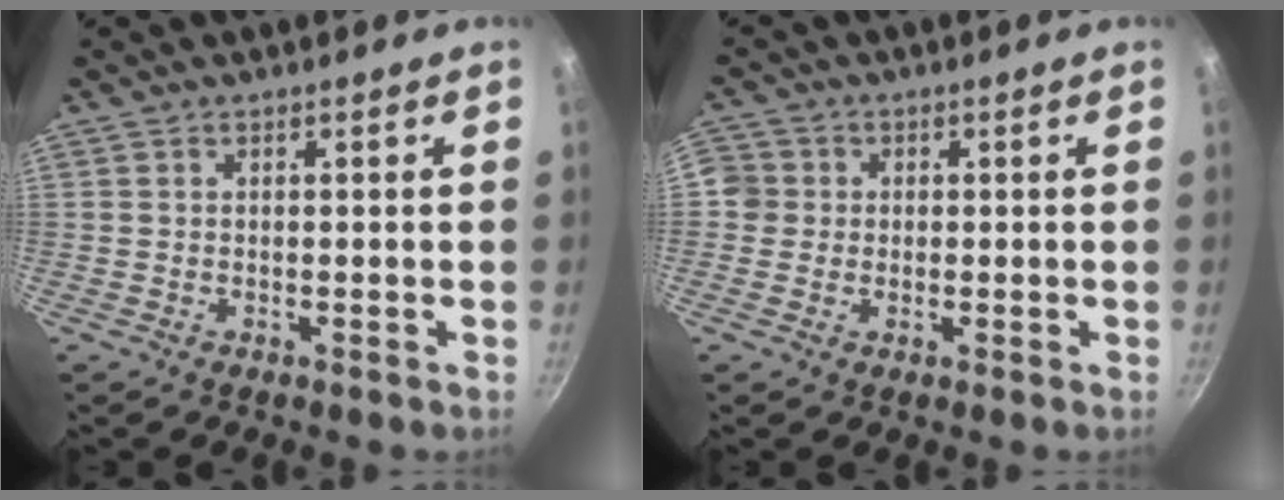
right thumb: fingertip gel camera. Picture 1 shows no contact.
{"total": 4.3, "force": [-0.2, 4.1, 1.0], "torque": [0.008, 0.002, -0.016]}